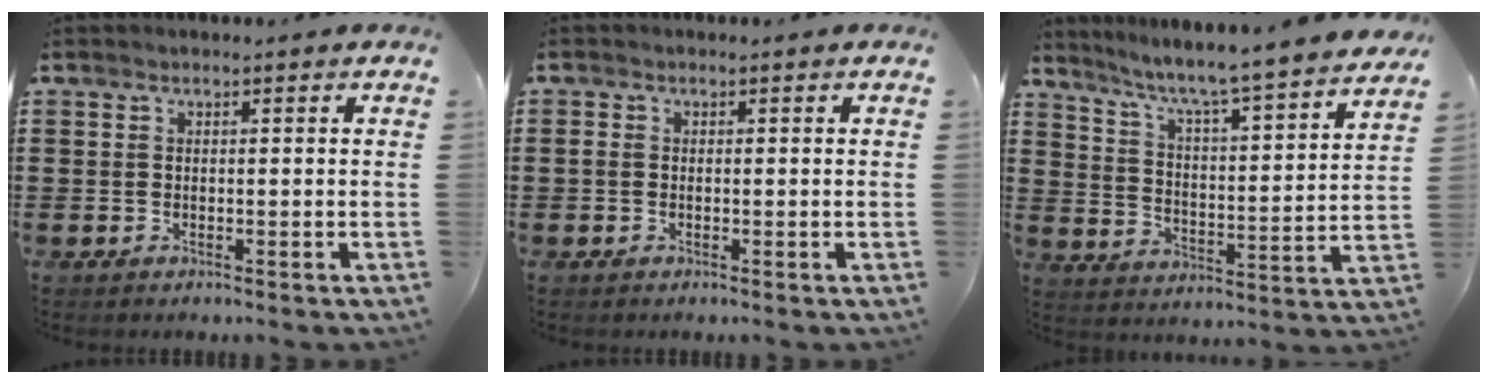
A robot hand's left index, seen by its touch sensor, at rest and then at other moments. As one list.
[{"total": 0.8, "force": [-0.3, 0.5, 0.5], "torque": [-0.011, 0.001, -0.007]}, {"total": 5.2, "force": [4.6, -0.7, 2.3], "torque": [-0.067, -0.050, 0.064]}]